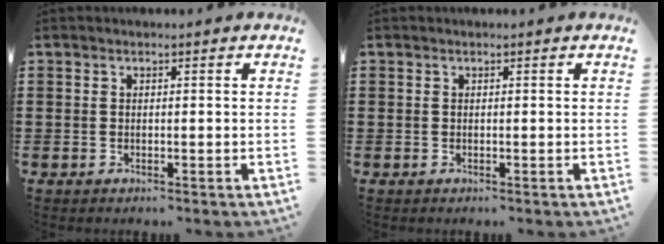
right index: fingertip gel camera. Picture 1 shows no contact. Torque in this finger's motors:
{"motor_torque": [0.13, 0.06, 0.00, 0.00]}